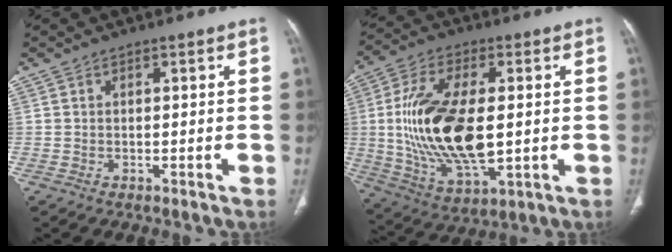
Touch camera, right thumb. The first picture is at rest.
{"total": 20.6, "force": [0.2, 9.8, 18.1], "torque": [-0.356, -0.013, 0.011]}